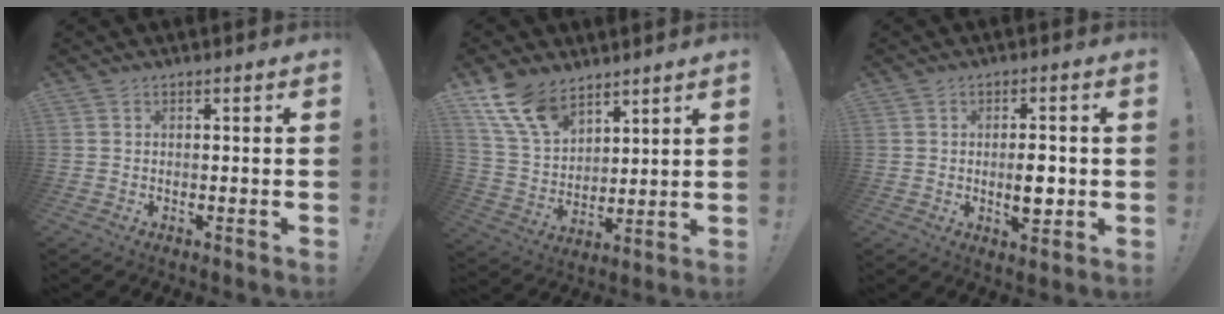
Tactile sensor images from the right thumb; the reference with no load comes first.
{"total": 13.1, "force": [9.8, 6.5, 5.6], "torque": [-0.128, -0.053, 0.193]}
{"total": 6.2, "force": [-0.8, 4.2, 4.4], "torque": [-0.056, 0.004, -0.016]}